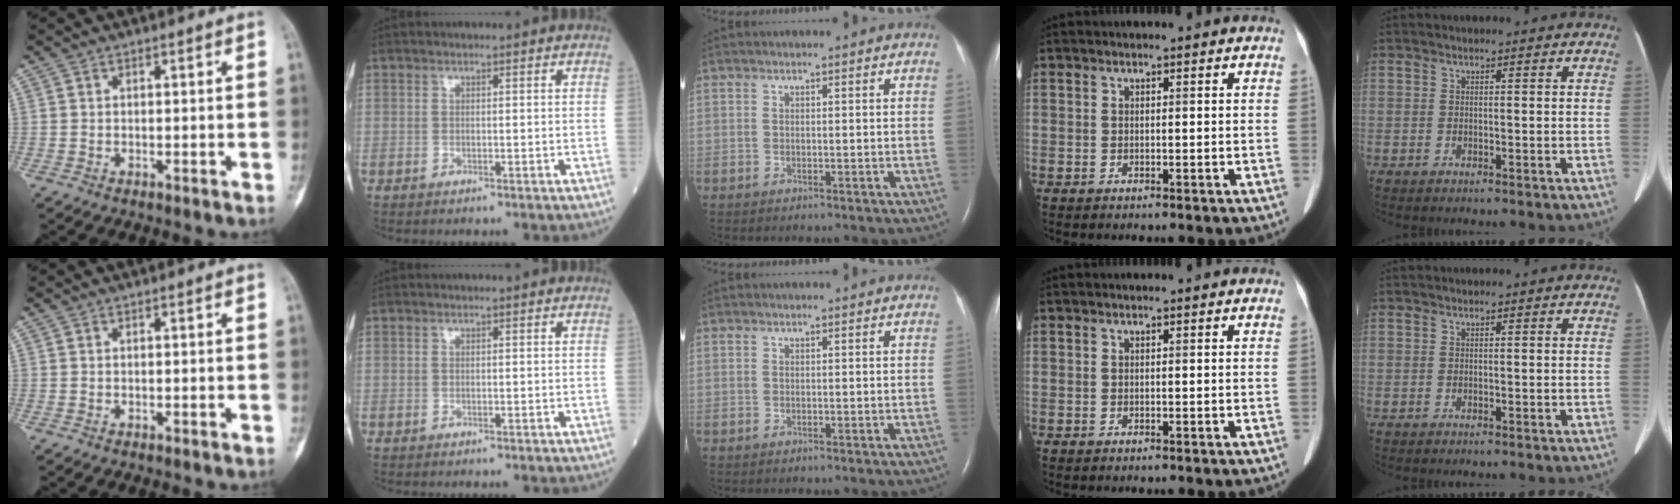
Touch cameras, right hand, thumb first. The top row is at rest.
{}